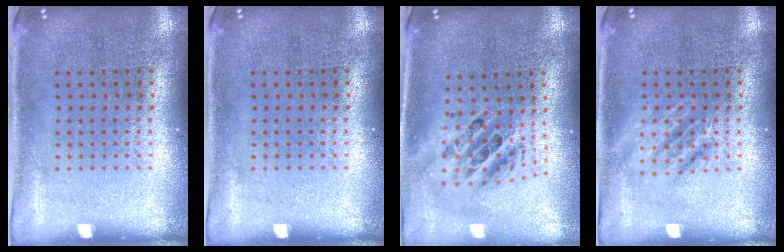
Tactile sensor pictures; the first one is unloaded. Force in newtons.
{"total": 0.0}
{"total": 2.0, "press": 1.5, "slide": 1.3}
{"total": 2.0, "press": 2.0, "slide": 0.3}